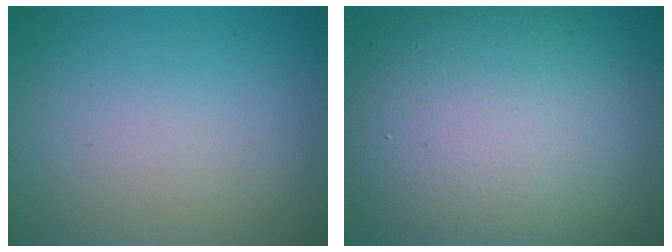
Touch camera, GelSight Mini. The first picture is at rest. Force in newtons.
{"total": 14.6, "press": 14.6, "slide": 0.4}